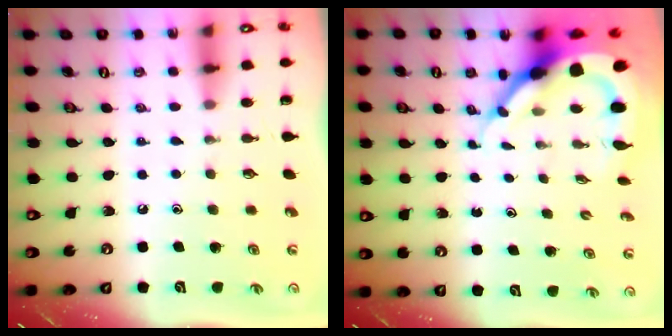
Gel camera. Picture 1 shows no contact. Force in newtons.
{"total": 9.0, "press": 9.0, "slide": 1.2}